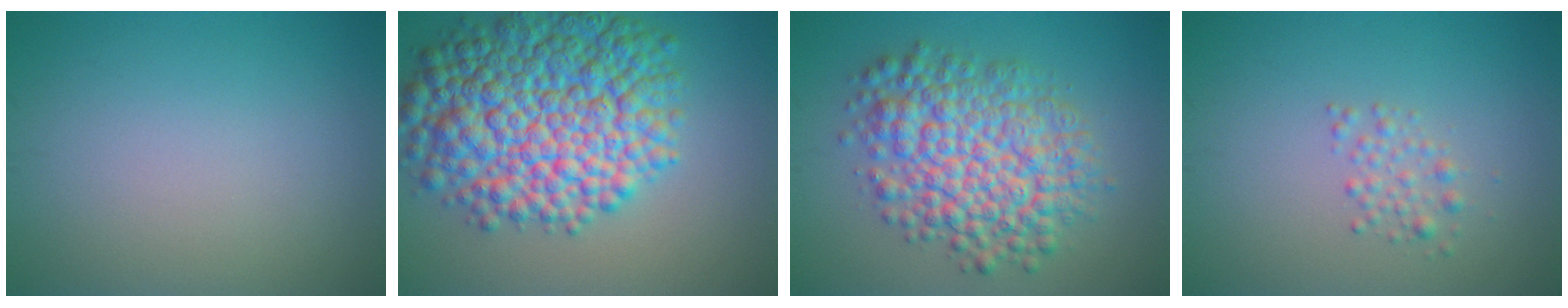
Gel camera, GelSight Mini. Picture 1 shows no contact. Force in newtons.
{"total": 12.7, "press": 12.7, "slide": 0.3}
{"total": 8.7, "press": 8.7, "slide": 0.2}
{"total": 1.5, "press": 1.5, "slide": 0.0}